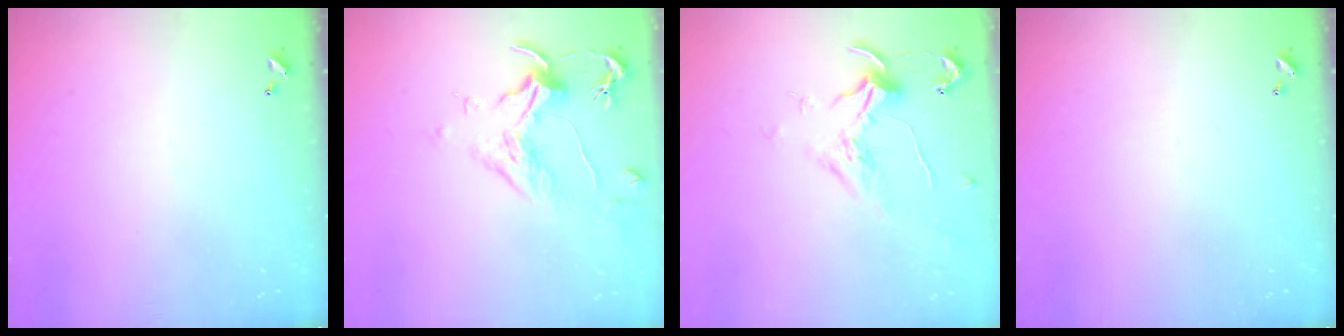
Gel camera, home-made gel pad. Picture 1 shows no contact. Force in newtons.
{"total": 1.7, "press": 1.5, "slide": 0.9}
{"total": 0.7, "press": 0.3, "slide": 0.7}
{"total": 0.0}